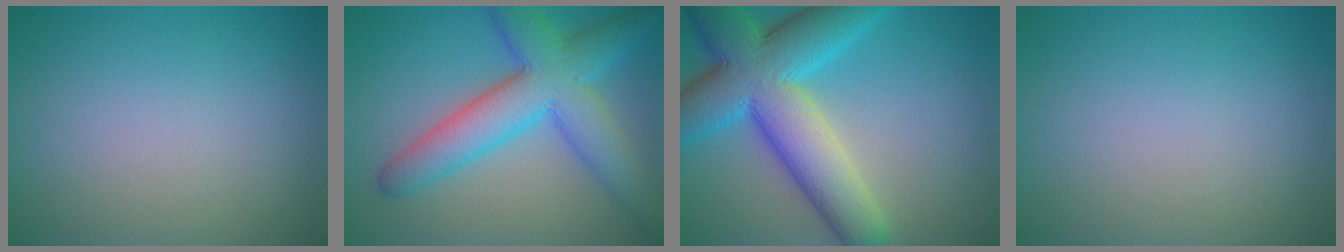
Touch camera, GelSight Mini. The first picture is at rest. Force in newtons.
{"total": 8.3, "press": 8.3, "slide": 0.2}
{"total": 11.6, "press": 11.6, "slide": 0.1}
{"total": 0.0}